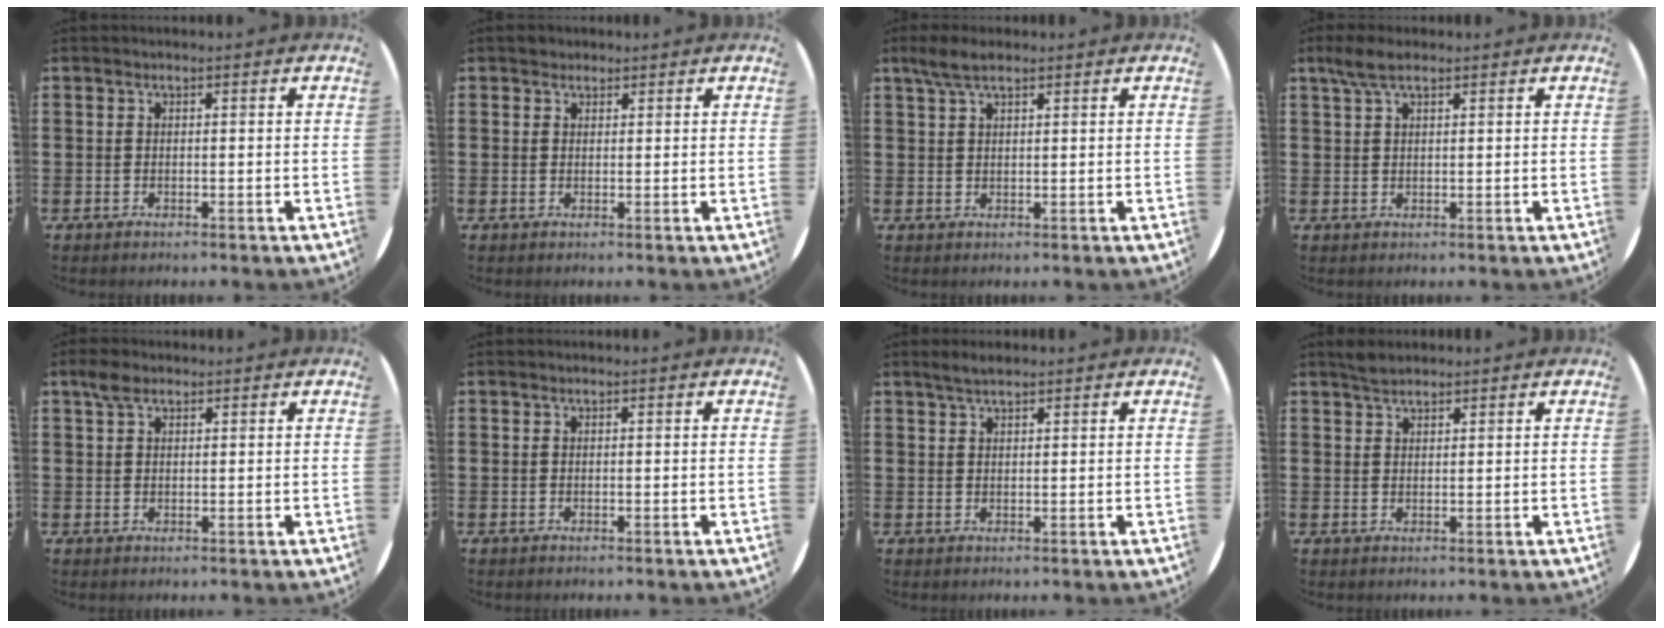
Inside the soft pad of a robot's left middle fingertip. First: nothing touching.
{"total": 1.1, "force": [1.0, 0.5, 0.0], "torque": [0.006, -0.001, 0.019]}
{"total": 3.2, "force": [2.3, 0.9, 2.1], "torque": [-0.046, 0.004, 0.042]}
{"total": 3.1, "force": [2.0, 1.0, 2.2], "torque": [-0.047, 0.003, 0.038]}
{"total": 2.4, "force": [1.7, 1.2, 1.2], "torque": [-0.019, 0.002, 0.029]}
{"total": 0.0}
{"total": 2.0, "force": [1.7, 0.3, 1.0], "torque": [-0.014, 0.000, 0.029]}
{"total": 1.8, "force": [1.7, 0.4, 0.4], "torque": [-0.011, 0.003, 0.033]}